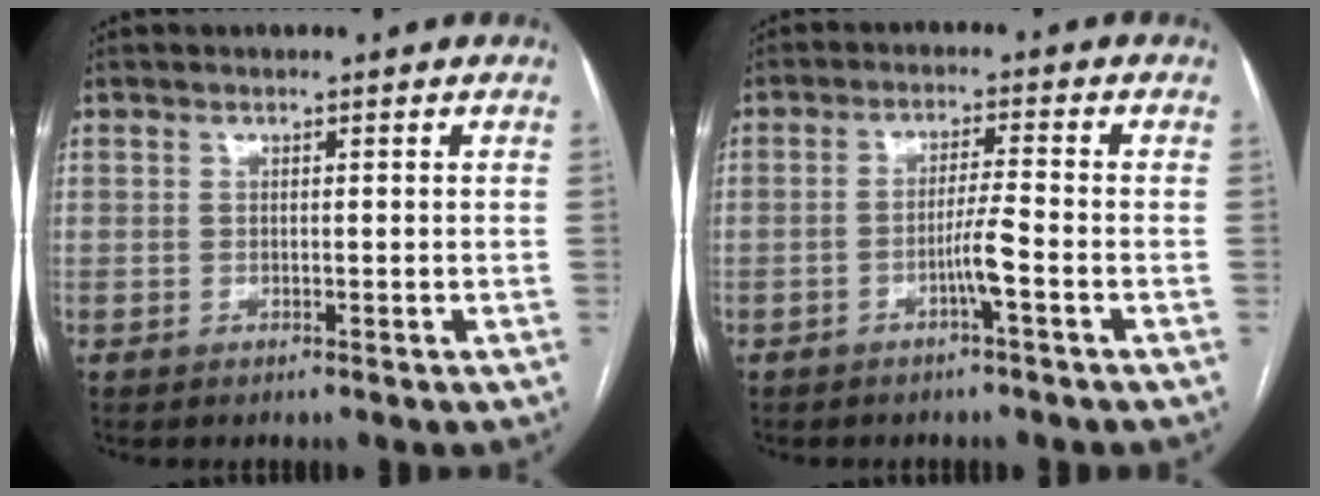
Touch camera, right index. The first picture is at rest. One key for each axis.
{"total": 3.8, "fx": -1.7, "fy": -0.6, "fz": 3.3, "tx": -0.062, "ty": 0.002, "tz": -0.030}